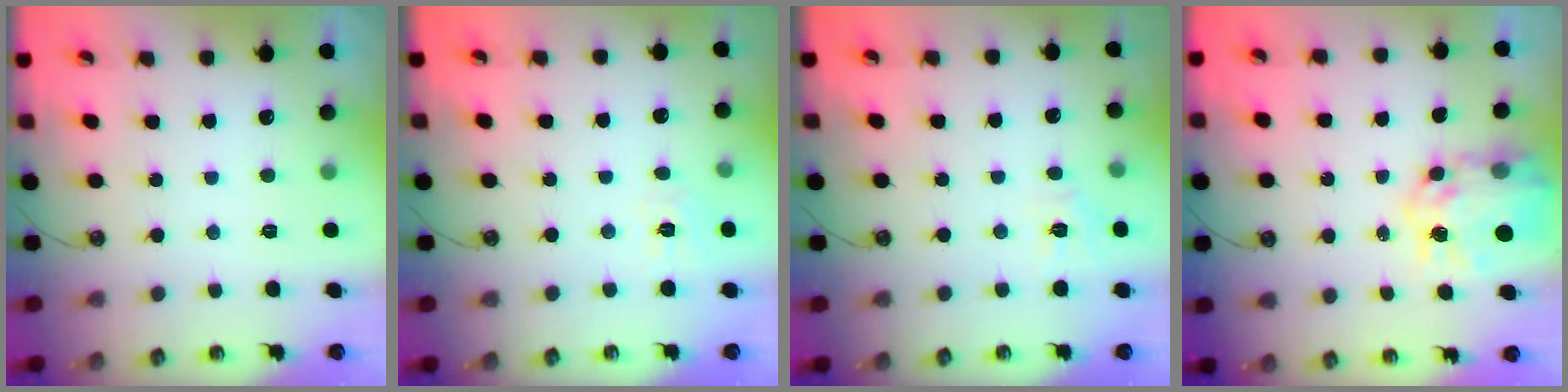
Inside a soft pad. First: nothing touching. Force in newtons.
{"total": 5.8, "press": 5.8, "slide": 0.5}
{"total": 5.6, "press": 5.6, "slide": 0.6}
{"total": 11.7, "press": 11.6, "slide": 1.0}